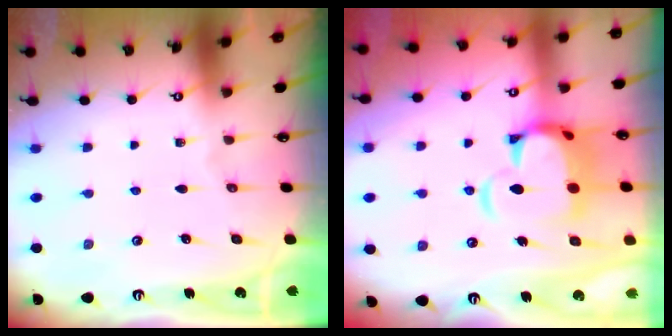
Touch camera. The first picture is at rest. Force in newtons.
{"total": 7.7, "press": 7.5, "slide": 1.8}